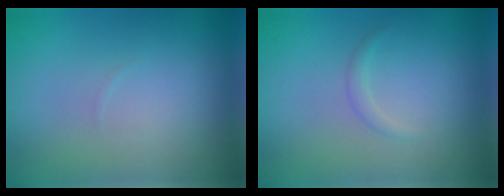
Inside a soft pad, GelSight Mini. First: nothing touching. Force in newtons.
{"total": 0.7, "press": 0.7, "slide": 0.0}